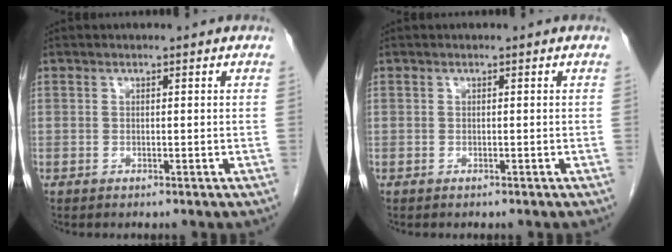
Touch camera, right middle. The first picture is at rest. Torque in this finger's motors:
{"motor_torque": [-0.37, -0.07, -0.09, 0.00]}